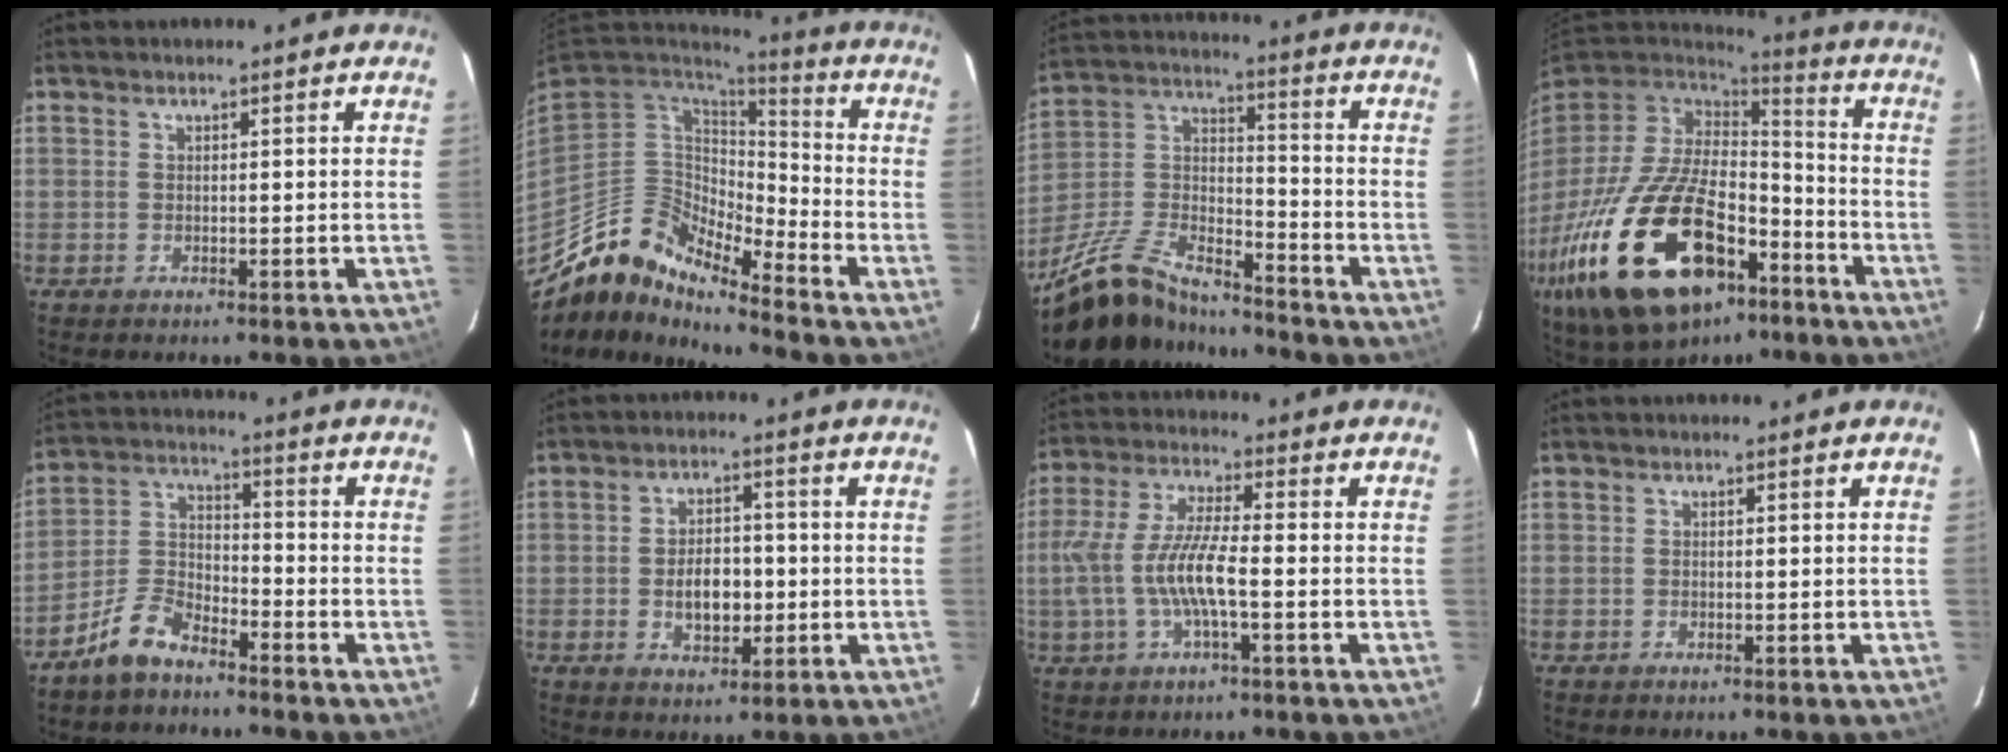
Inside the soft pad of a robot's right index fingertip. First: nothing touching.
{"total": 12.0, "force": [-10.3, 3.4, 5.0], "torque": [-0.079, 0.002, -0.213]}
{"total": 17.6, "force": [-14.6, 6.0, 7.9], "torque": [-0.180, 0.013, -0.263]}
{"total": 32.5, "force": [-16.0, 17.1, 22.5], "torque": [-0.465, -0.026, -0.247]}
{"total": 7.9, "force": [-6.1, 3.4, 3.8], "torque": [-0.096, 0.020, -0.123]}
{"total": 6.8, "force": [-1.2, 4.1, 5.3], "torque": [-0.101, 0.005, -0.013]}
{"total": 11.0, "force": [-2.2, 2.3, 10.5], "torque": [-0.222, -0.001, -0.040]}
{"total": 0.0}